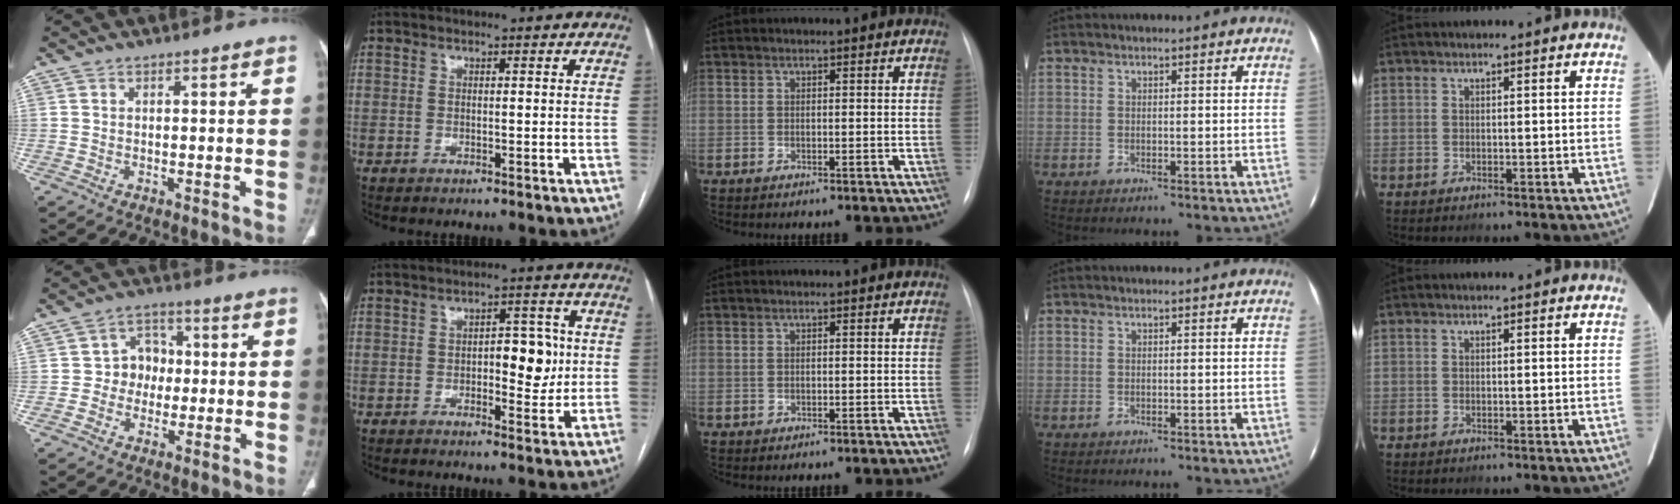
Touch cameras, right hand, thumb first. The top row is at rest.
{"thumb": {"total": 6.3, "force": [-0.4, 5.6, 2.7], "torque": [-0.001, 0.018, -0.018]}, "index": {"total": 6.3, "force": [0.1, 2.9, 5.7], "torque": [-0.068, 0.010, 0.003]}}